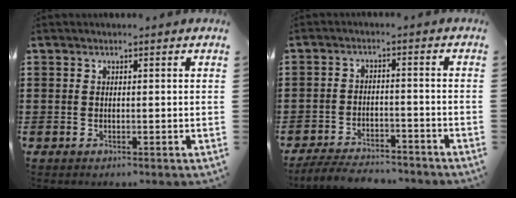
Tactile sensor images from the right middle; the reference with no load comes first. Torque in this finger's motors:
{"motor_torque": [2.11, -0.03, 0.25, 0.08]}